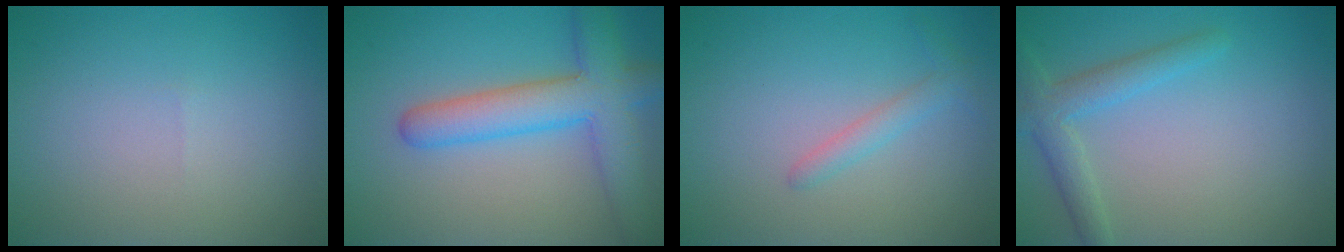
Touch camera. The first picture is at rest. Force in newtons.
{"total": 6.6, "press": 6.6, "slide": 0.4}
{"total": 1.5, "press": 1.5, "slide": 0.1}
{"total": 2.9, "press": 2.9, "slide": 0.2}